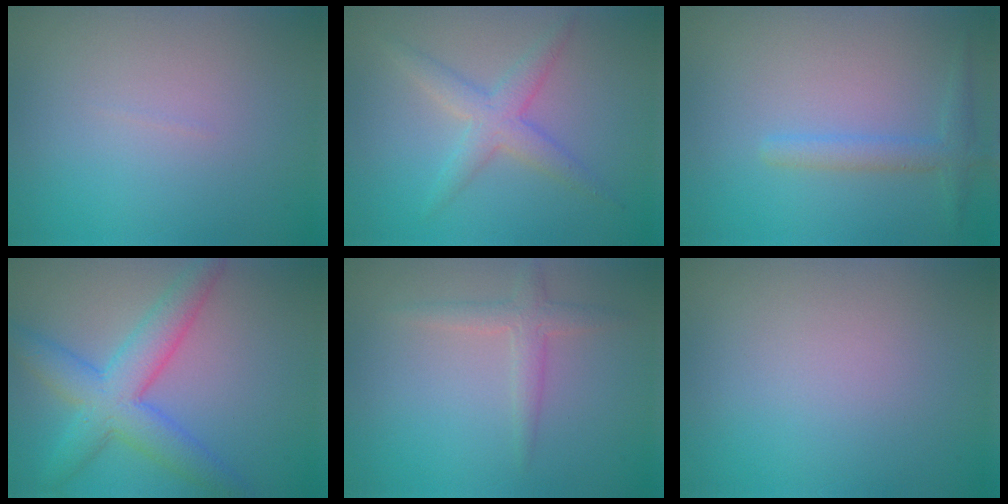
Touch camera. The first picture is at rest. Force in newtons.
{"total": 3.0, "press": 3.0, "slide": 0.1}
{"total": 1.4, "press": 1.4, "slide": 0.1}
{"total": 6.0, "press": 6.0, "slide": 0.2}
{"total": 1.9, "press": 1.9, "slide": 0.1}
{"total": 0.0}